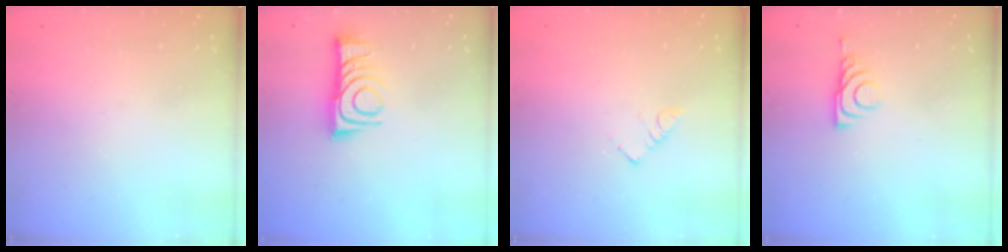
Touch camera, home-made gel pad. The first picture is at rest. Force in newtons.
{"total": 10.3, "press": 10.3, "slide": 0.6}
{"total": 3.6, "press": 3.6, "slide": 0.2}
{"total": 6.0, "press": 5.9, "slide": 0.8}